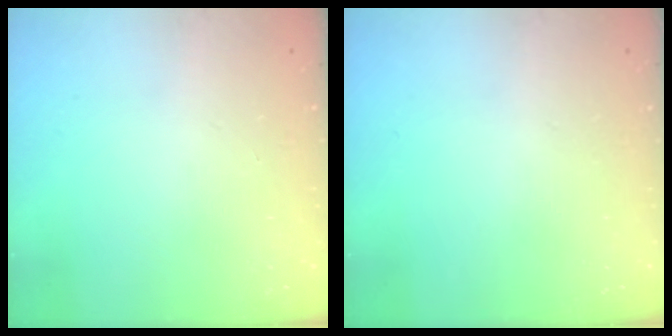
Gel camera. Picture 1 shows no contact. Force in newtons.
{"total": 0.0}